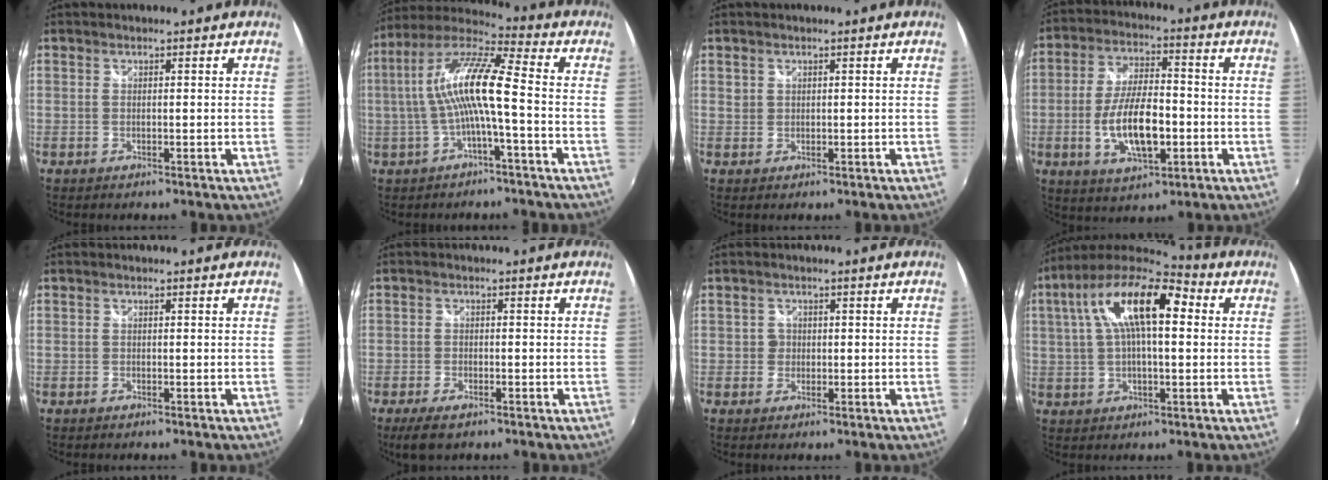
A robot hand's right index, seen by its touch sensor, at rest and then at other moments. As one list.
[{"total": 12.6, "force": [-1.5, 1.4, 12.4], "torque": [-0.243, 0.016, -0.028]}, {"total": 0.9, "force": [0.4, 0.8, 0.1], "torque": [0.001, 0.004, 0.007]}, {"total": 12.7, "force": [-3.2, 5.0, 11.3], "torque": [-0.222, -0.002, -0.050]}, {"total": 0.0}, {"total": 4.7, "force": [-3.3, 1.6, 3.0], "torque": [-0.074, -0.013, -0.057]}, {"total": 1.5, "force": [-0.3, 1.5, 0.0], "torque": [0.001, 0.005, -0.003]}, {"total": 17.6, "force": [4.6, 6.7, 15.6], "torque": [-0.279, 0.031, 0.064]}]